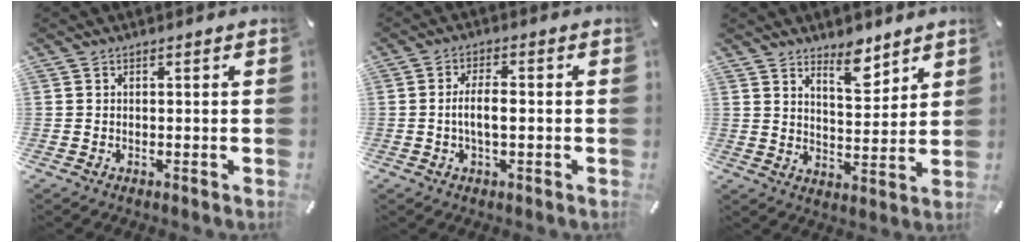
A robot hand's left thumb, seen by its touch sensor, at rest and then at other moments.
{"total": 5.2, "force": [-0.7, 2.0, 4.8], "torque": [-0.093, 0.006, -0.014]}
{"total": 7.7, "force": [6.5, 2.9, 2.9], "torque": [-0.030, -0.051, 0.112]}